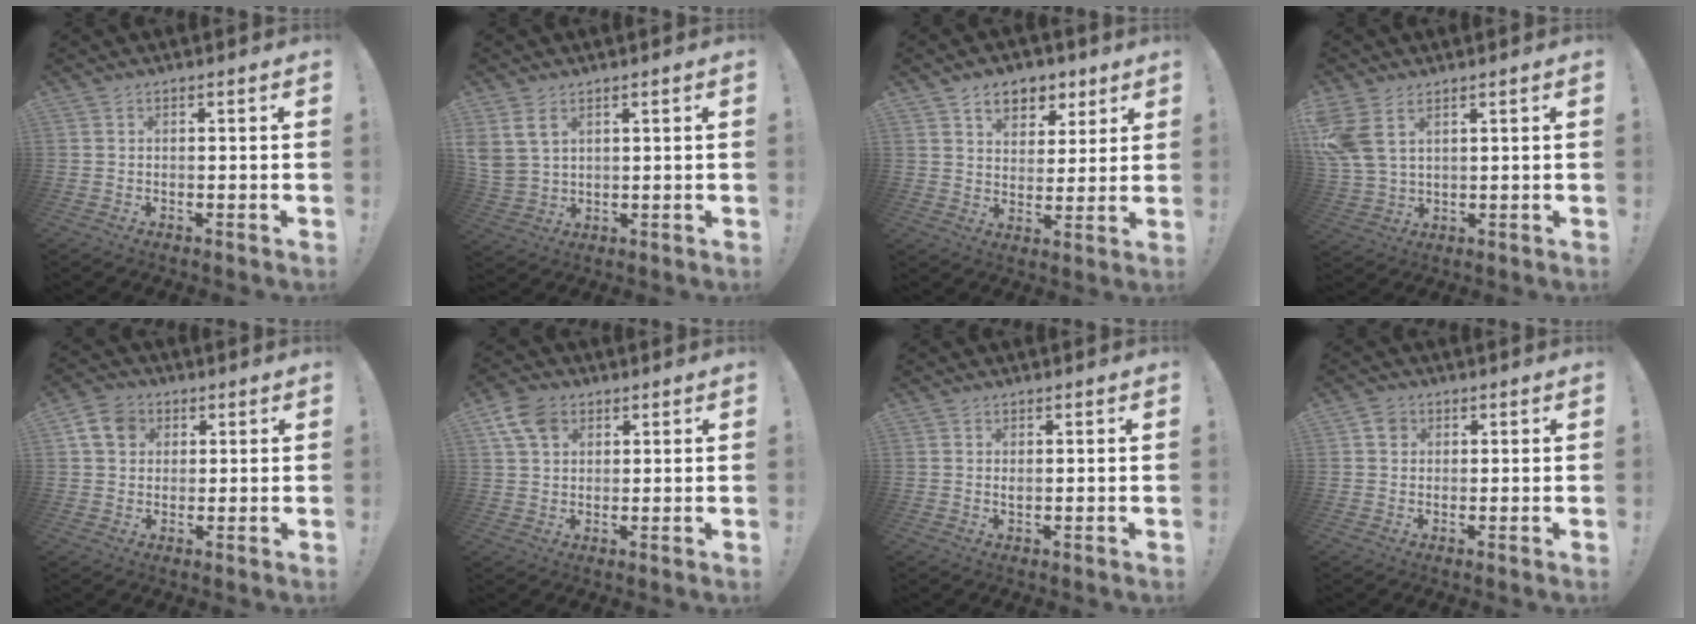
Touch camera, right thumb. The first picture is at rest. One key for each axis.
{"total": 6.9, "fx": 3.8, "fy": 4.2, "fz": 3.9, "tx": -0.072, "ty": -0.011, "tz": 0.075}
{"total": 8.9, "fx": 5.3, "fy": 6.2, "fz": 3.4, "tx": -0.041, "ty": -0.032, "tz": 0.100}
{"total": 8.1, "fx": 4.1, "fy": 4.5, "fz": 5.4, "tx": -0.116, "ty": -0.014, "tz": 0.086}
{"total": 8.3, "fx": 3.1, "fy": 6.7, "fz": 3.9, "tx": -0.065, "ty": 0.001, "tz": 0.065}
{"total": 8.5, "fx": 4.1, "fy": 5.9, "fz": 4.5, "tx": -0.075, "ty": -0.005, "tz": 0.082}
{"total": 0.8, "fx": 0.5, "fy": 0.3, "fz": 0.6, "tx": -0.005, "ty": -0.003, "tz": 0.008}
{"total": 3.2, "fx": 1.2, "fy": 2.8, "fz": 1.0, "tx": -0.009, "ty": 0.002, "tz": 0.022}